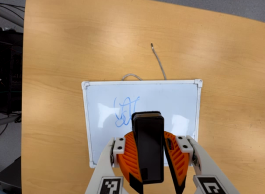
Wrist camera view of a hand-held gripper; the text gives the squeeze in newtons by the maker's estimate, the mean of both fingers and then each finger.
{"total": 11.9, "left": 11.1, "right": 12.6}